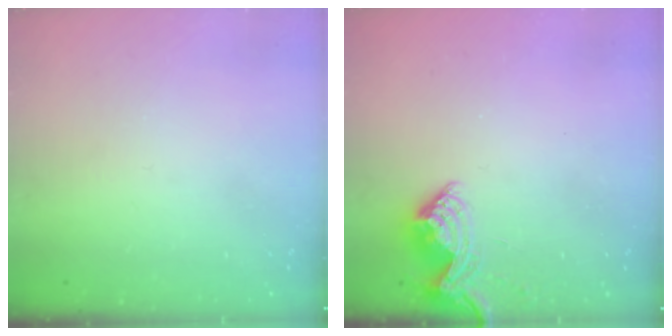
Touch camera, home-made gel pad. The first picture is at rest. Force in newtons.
{"total": 10.1, "press": 10.1, "slide": 0.4}